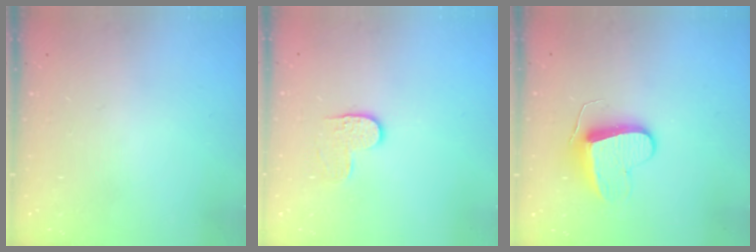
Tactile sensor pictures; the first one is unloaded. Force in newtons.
{"total": 4.7, "press": 4.7, "slide": 0.4}
{"total": 9.2, "press": 9.2, "slide": 0.5}